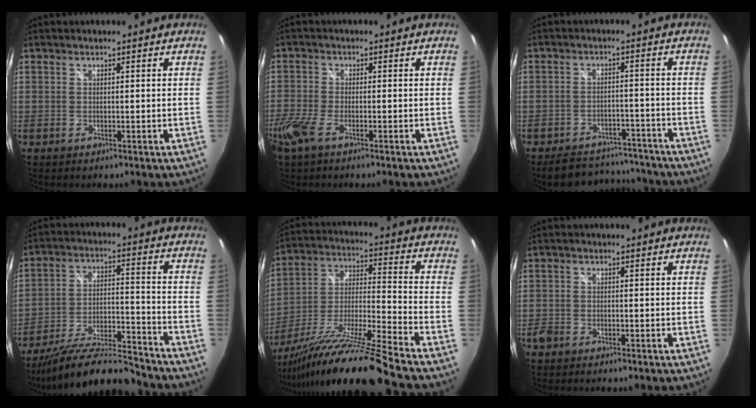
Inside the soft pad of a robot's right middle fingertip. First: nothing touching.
{"total": 6.4, "force": [-3.9, 2.1, 4.6], "torque": [-0.119, -0.016, -0.078]}
{"total": 12.7, "force": [-11.2, 4.7, 3.6], "torque": [-0.081, 0.018, -0.142]}
{"total": 19.6, "force": [-17.4, 2.7, 8.7], "torque": [-0.163, -0.028, -0.274]}
{"total": 21.8, "force": [-17.7, -2.3, 12.5], "torque": [-0.208, -0.048, -0.314]}
{"total": 2.0, "force": [-1.6, 1.0, 0.6], "torque": [-0.019, -0.003, -0.032]}